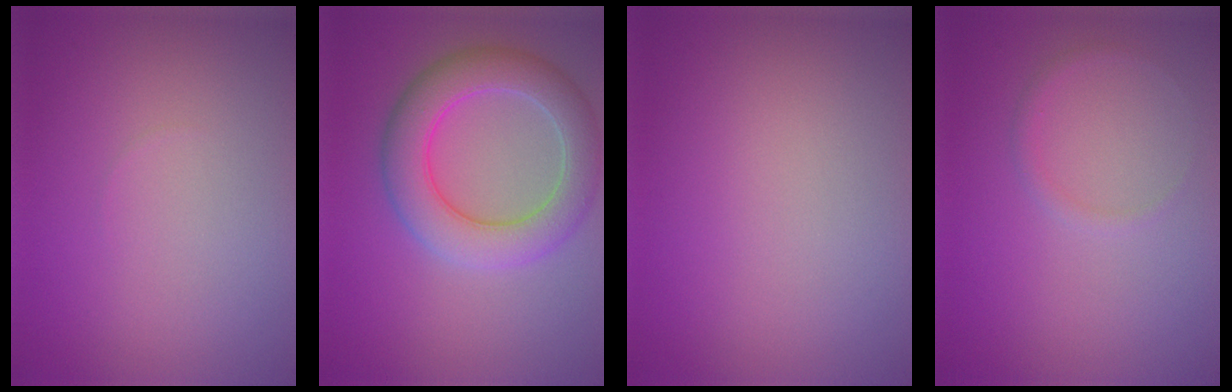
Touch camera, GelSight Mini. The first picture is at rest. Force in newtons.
{"total": 6.1, "press": 6.1, "slide": 0.2}
{"total": 0.0}
{"total": 0.9, "press": 0.8, "slide": 0.1}